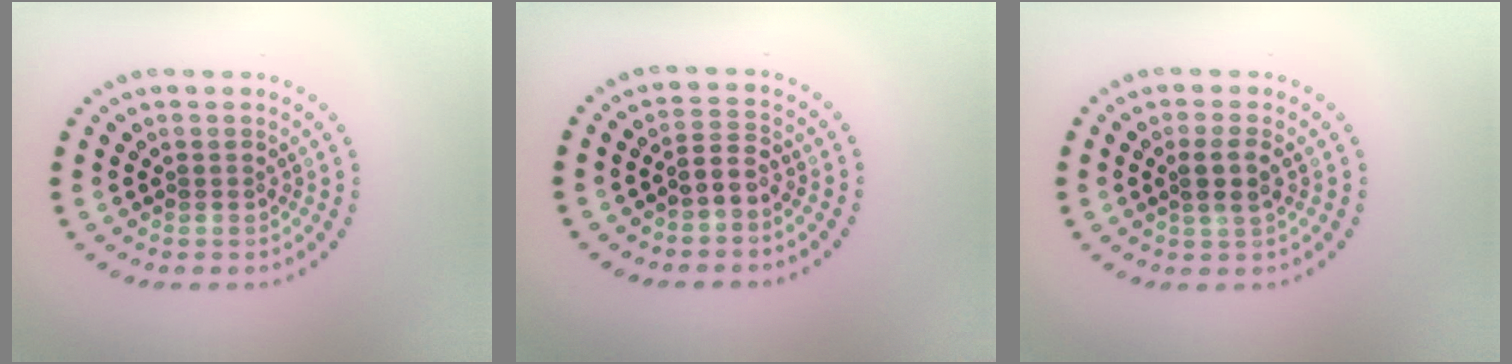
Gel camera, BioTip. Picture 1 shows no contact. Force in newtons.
{"total": 1.7, "press": 1.4, "slide": 1.0}
{"total": 2.1, "press": 1.8, "slide": 1.0}